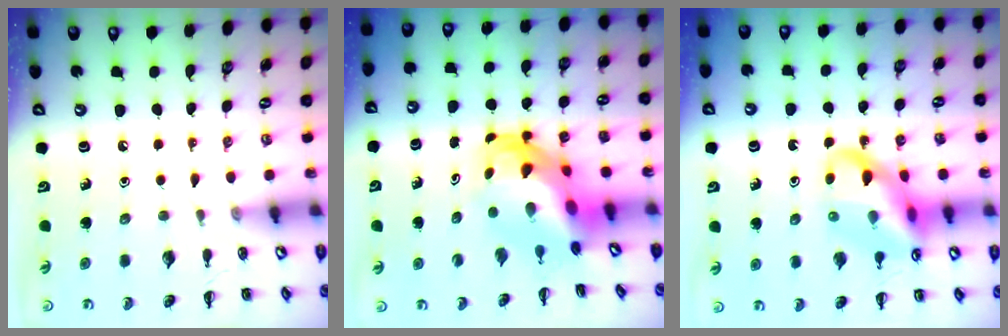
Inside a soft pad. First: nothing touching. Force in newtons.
{"total": 6.9, "press": 6.7, "slide": 1.8}
{"total": 14.7, "press": 14.6, "slide": 1.9}